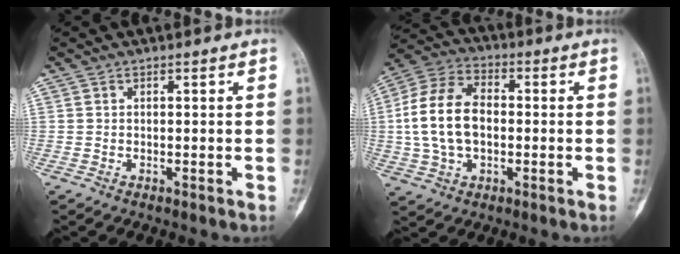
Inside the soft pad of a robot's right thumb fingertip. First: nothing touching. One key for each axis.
{"total": 14.3, "fx": -0.4, "fy": 9.3, "fz": 10.8, "tx": -0.207, "ty": 0.026, "tz": -0.012}